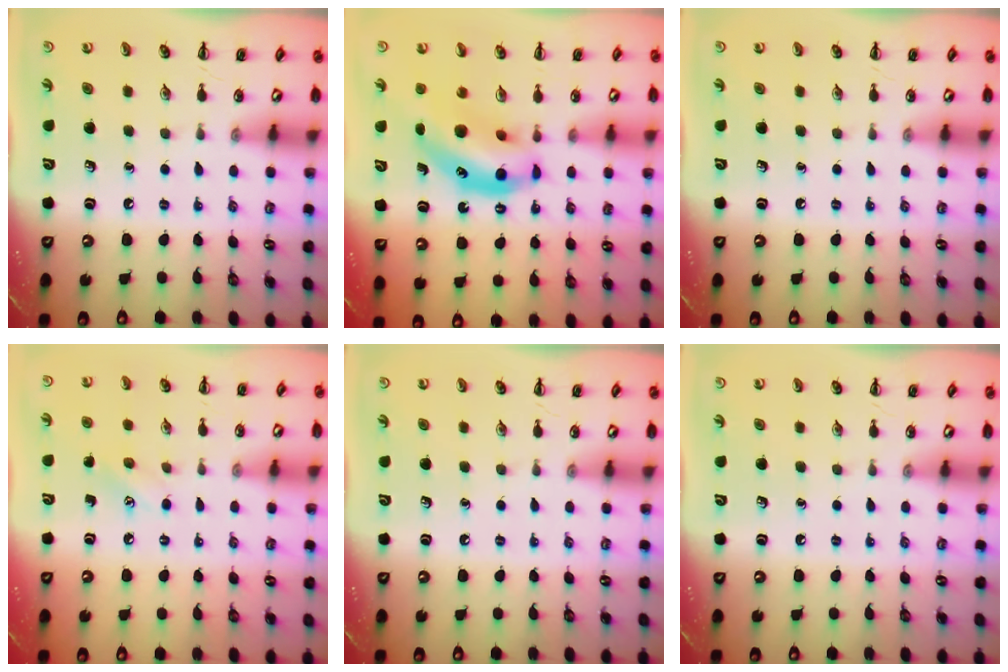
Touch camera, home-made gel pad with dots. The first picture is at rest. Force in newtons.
{"total": 11.5, "press": 11.2, "slide": 2.6}
{"total": 0.0}
{"total": 5.7, "press": 5.5, "slide": 1.7}
{"total": 0.0}
{"total": 0.0}